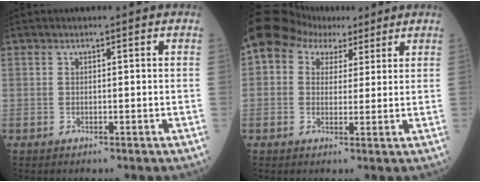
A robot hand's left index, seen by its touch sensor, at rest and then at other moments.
{"total": 13.2, "force": [7.6, 9.4, 5.1], "torque": [-0.125, 0.071, 0.135]}